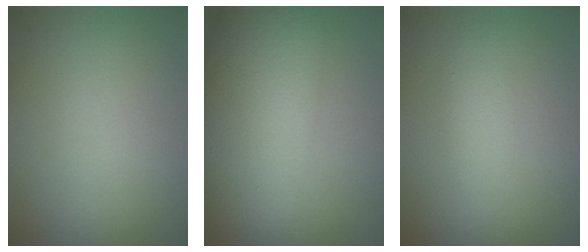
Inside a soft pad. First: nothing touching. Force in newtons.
{"total": 10.3, "press": 10.3, "slide": 0.1}
{"total": 2.0, "press": 2.0, "slide": 0.1}